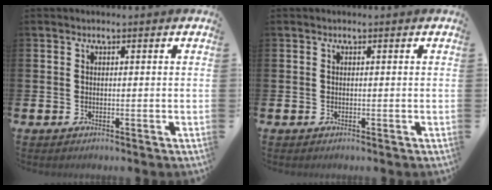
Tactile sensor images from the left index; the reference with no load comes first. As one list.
[{"total": 0.0}]